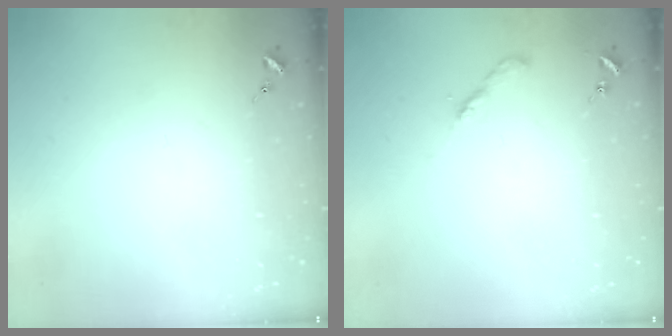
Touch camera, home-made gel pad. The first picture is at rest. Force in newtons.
{"total": 2.0, "press": 2.0, "slide": 0.2}